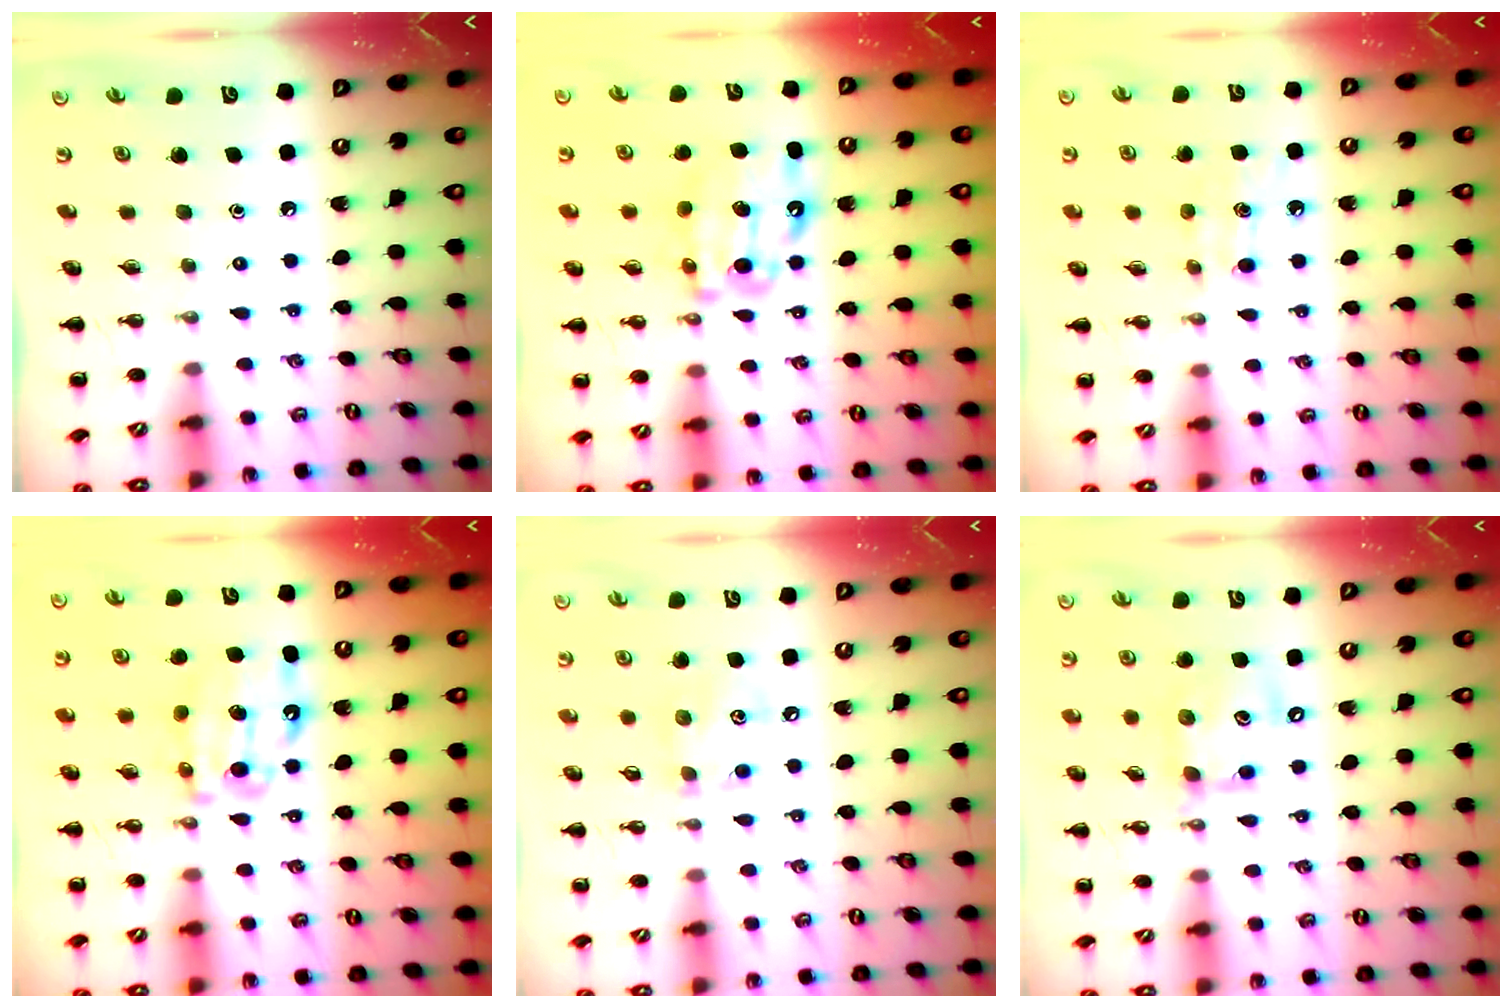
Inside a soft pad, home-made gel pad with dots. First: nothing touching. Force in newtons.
{"total": 10.7, "press": 10.7, "slide": 0.9}
{"total": 5.1, "press": 4.9, "slide": 1.4}
{"total": 10.0, "press": 10.0, "slide": 0.8}
{"total": 6.5, "press": 6.5, "slide": 0.7}
{"total": 12.2, "press": 12.0, "slide": 1.9}